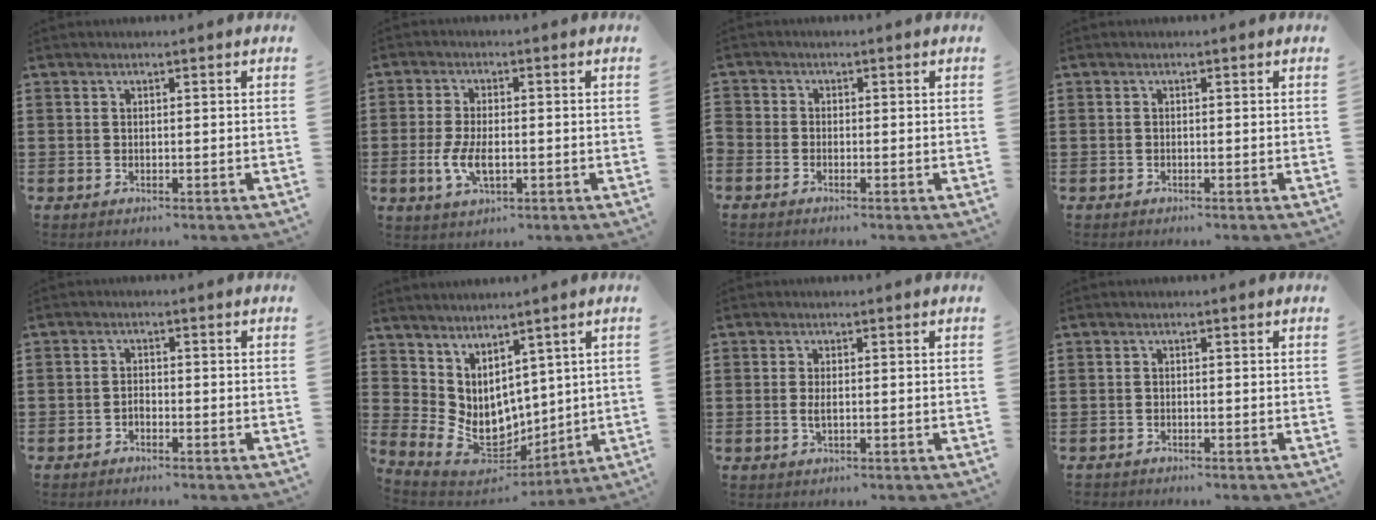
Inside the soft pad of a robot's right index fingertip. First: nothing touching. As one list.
[{"total": 5.1, "force": [-1.2, 2.5, 4.3], "torque": [-0.097, -0.006, -0.024]}, {"total": 0.8, "force": [-0.7, 0.2, 0.1], "torque": [-0.003, -0.002, -0.014]}, {"total": 0.0}, {"total": 1.0, "force": [-0.8, 0.4, 0.4], "torque": [-0.009, -0.003, -0.017]}, {"total": 7.5, "force": [1.7, 6.0, 4.1], "torque": [-0.123, -0.037, 0.045]}, {"total": 1.6, "force": [-0.2, 0.3, 1.5], "torque": [-0.036, -0.005, -0.006]}, {"total": 0.5, "force": [-0.5, 0.2, -0.2], "torque": [0.002, 0.002, -0.011]}]